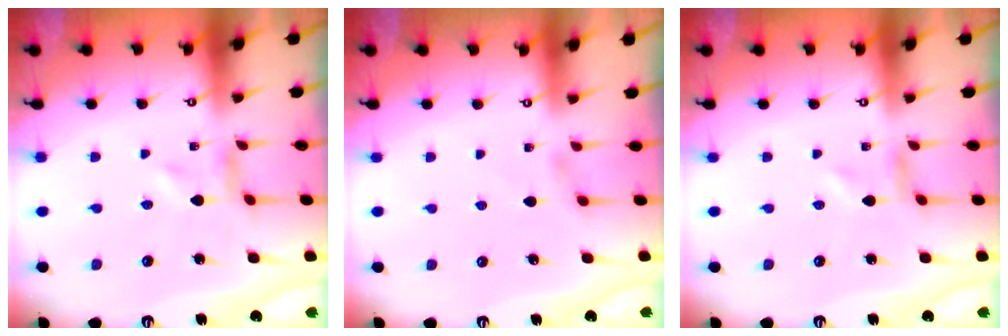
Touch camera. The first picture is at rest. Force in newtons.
{"total": 1.1, "press": 1.0, "slide": 0.3}
{"total": 0.6, "press": 0.5, "slide": 0.2}